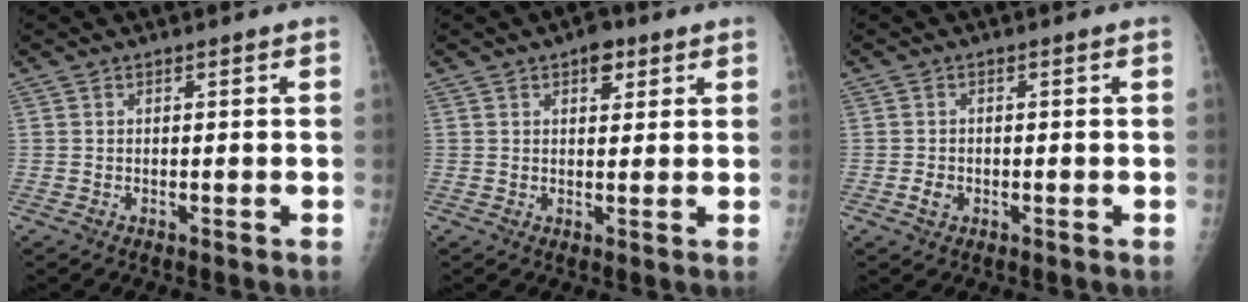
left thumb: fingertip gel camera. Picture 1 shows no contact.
{"total": 3.9, "force": [2.2, 2.2, 2.4], "torque": [-0.014, -0.007, 0.028]}
{"total": 1.9, "force": [-0.7, 1.4, 1.0], "torque": [-0.013, 0.003, -0.011]}